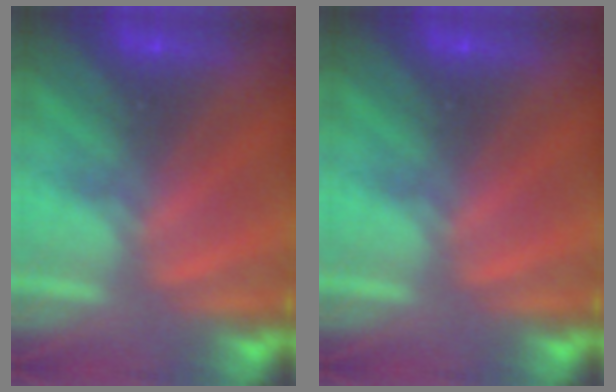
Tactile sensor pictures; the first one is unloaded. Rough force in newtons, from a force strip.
{"total": 0.0}